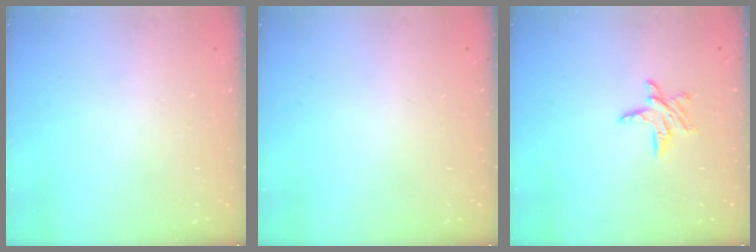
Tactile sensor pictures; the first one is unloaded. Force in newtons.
{"total": 0.0}
{"total": 7.3, "press": 7.2, "slide": 0.5}